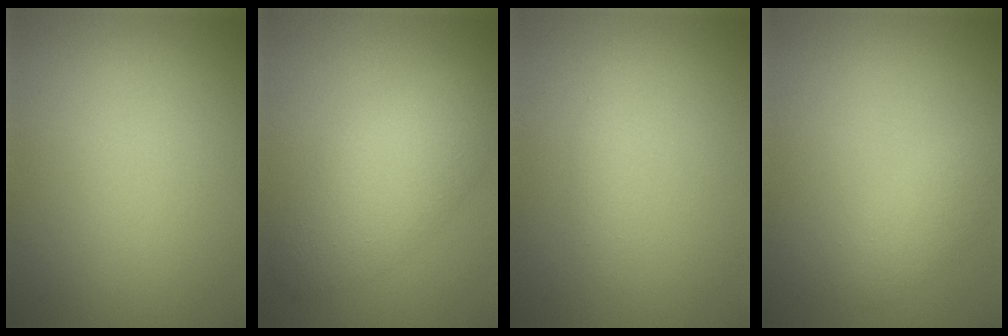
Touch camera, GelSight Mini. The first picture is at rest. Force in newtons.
{"total": 5.5, "press": 5.5, "slide": 0.4}
{"total": 1.1, "press": 1.1, "slide": 0.1}
{"total": 2.0, "press": 2.0, "slide": 0.1}